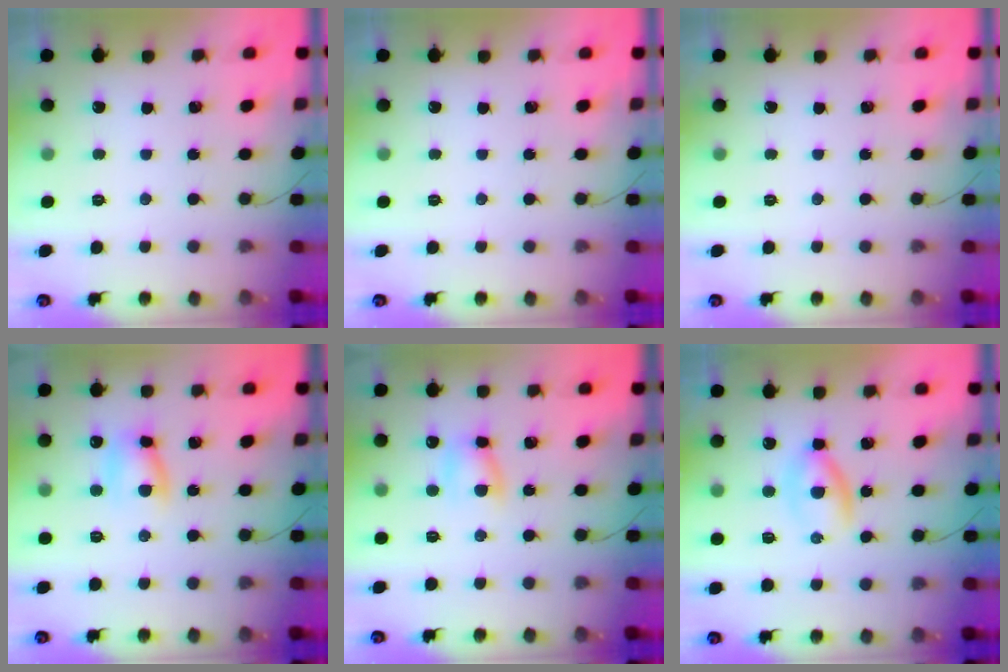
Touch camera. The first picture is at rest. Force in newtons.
{"total": 0.0}
{"total": 0.0}
{"total": 7.4, "press": 7.4, "slide": 0.7}
{"total": 6.1, "press": 6.1, "slide": 1.0}
{"total": 3.6, "press": 3.5, "slide": 0.7}